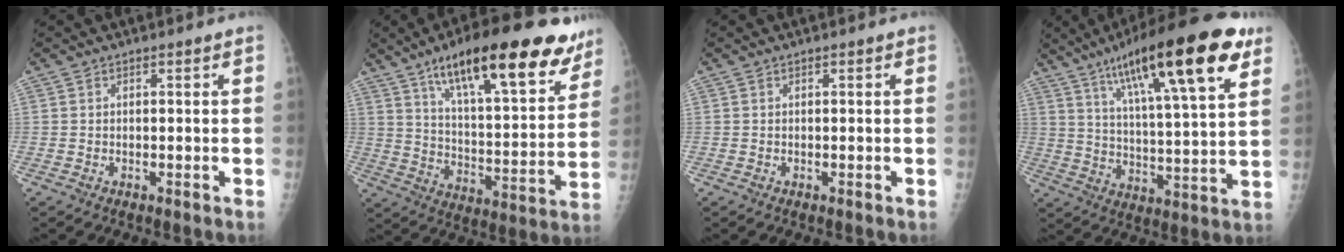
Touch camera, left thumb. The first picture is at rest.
{"total": 25.6, "force": [15.9, 7.8, 18.5], "torque": [-0.246, -0.045, 0.248]}
{"total": 0.0}
{"total": 24.2, "force": [13.2, 5.1, 19.7], "torque": [-0.302, -0.023, 0.210]}